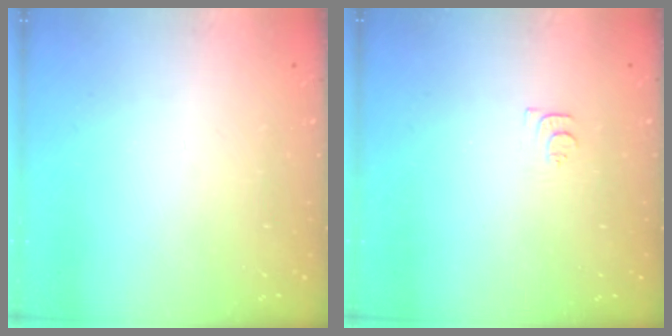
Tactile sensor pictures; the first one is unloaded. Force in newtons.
{"total": 3.7, "press": 3.6, "slide": 0.5}